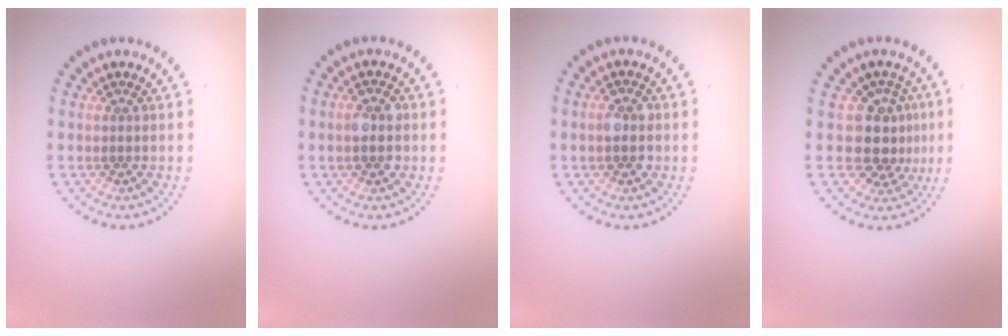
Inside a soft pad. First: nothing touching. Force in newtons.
{"total": 2.4, "press": 2.3, "slide": 0.3}
{"total": 2.2, "press": 2.2, "slide": 0.2}
{"total": 3.8, "press": 3.1, "slide": 2.1}